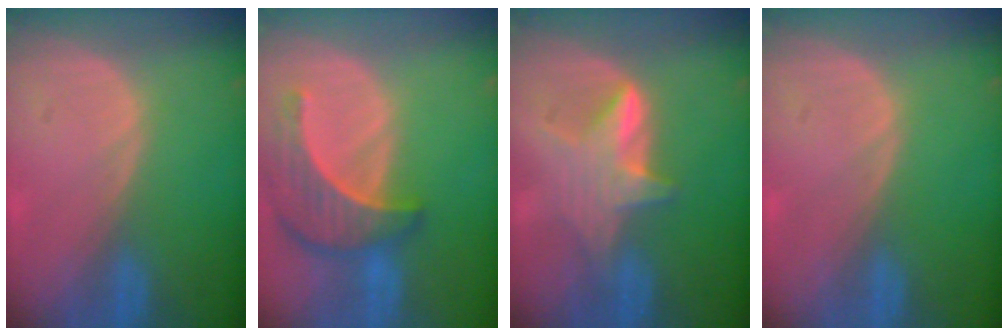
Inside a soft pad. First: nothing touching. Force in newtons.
{"total": 8.1, "press": 7.6, "slide": 2.8}
{"total": 6.1, "press": 5.8, "slide": 2.1}
{"total": 0.0}